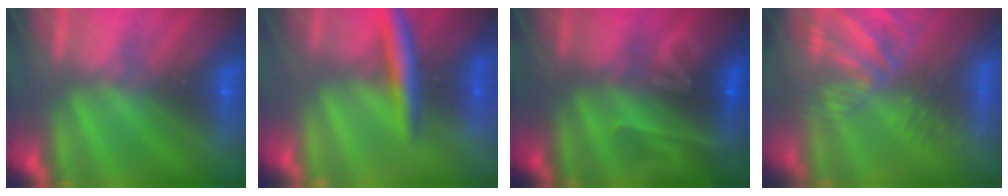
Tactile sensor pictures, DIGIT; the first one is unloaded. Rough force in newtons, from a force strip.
{"total": 7.4}
{"total": 2.2}
{"total": 9.5}